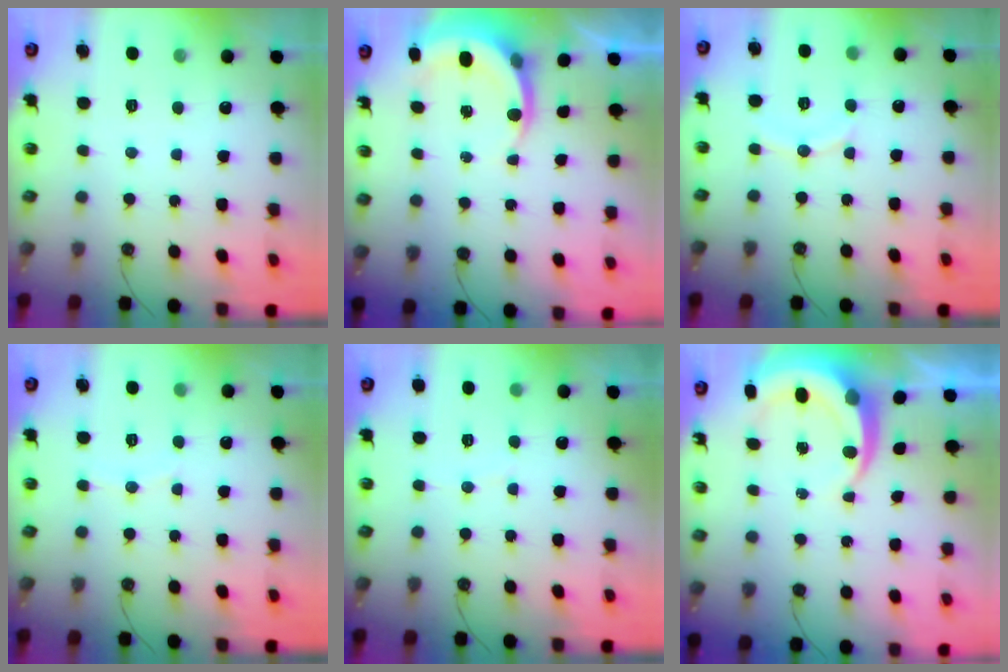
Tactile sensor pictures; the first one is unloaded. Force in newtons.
{"total": 4.7, "press": 4.6, "slide": 0.6}
{"total": 8.4, "press": 8.3, "slide": 0.8}
{"total": 4.8, "press": 4.8, "slide": 0.5}
{"total": 2.1, "press": 2.1, "slide": 0.2}
{"total": 7.1, "press": 7.0, "slide": 0.9}